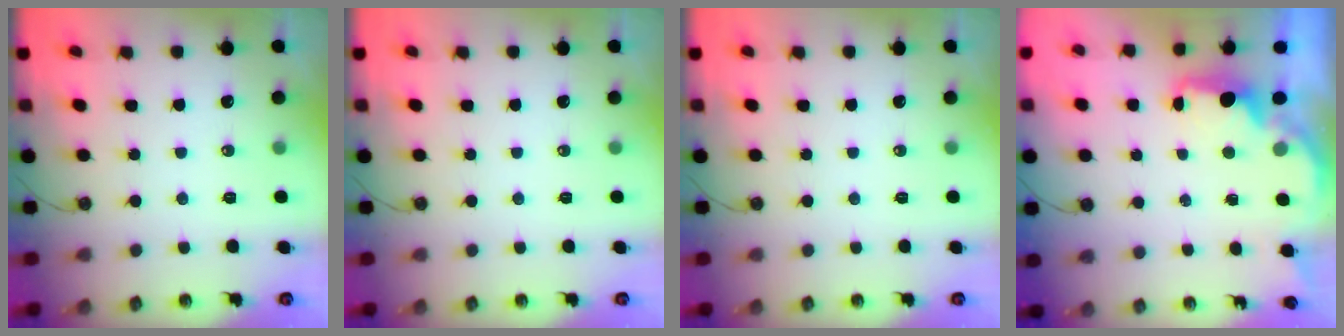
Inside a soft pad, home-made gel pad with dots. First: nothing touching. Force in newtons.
{"total": 0.0}
{"total": 0.0}
{"total": 2.3, "press": 2.1, "slide": 0.8}